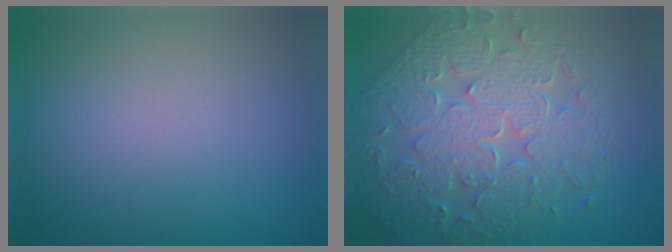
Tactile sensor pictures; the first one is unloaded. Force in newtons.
{"total": 9.3, "press": 6.6, "slide": 6.5}